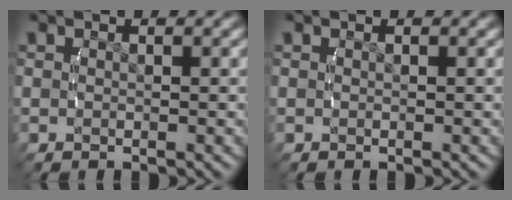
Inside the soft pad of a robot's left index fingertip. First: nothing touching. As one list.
[{"total": 0.0}]